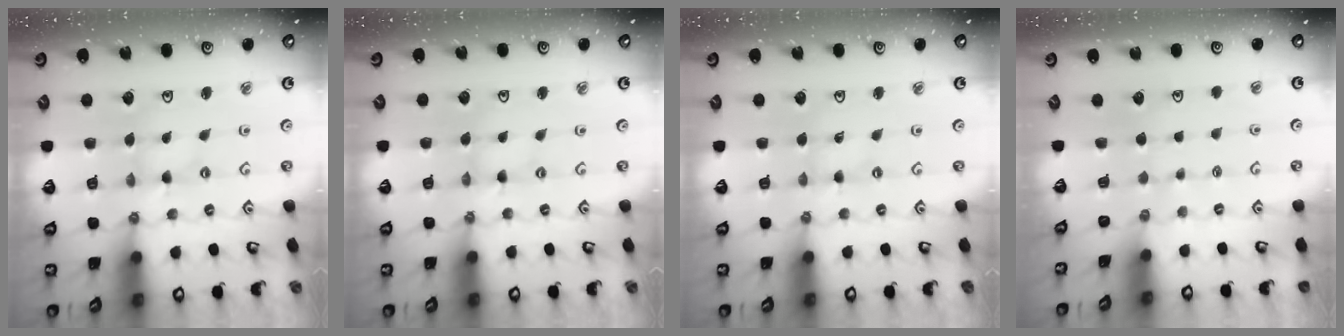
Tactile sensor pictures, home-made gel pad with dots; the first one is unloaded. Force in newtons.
{"total": 0.0}
{"total": 0.0}
{"total": 0.6, "press": 0.6, "slide": 0.1}